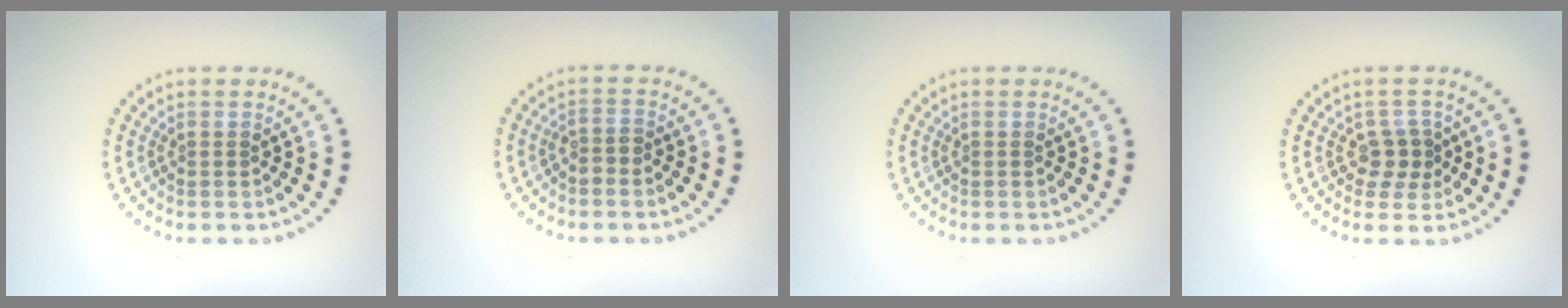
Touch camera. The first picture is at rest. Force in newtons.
{"total": 1.3, "press": 1.1, "slide": 0.7}
{"total": 0.0}
{"total": 2.0, "press": 1.8, "slide": 0.9}